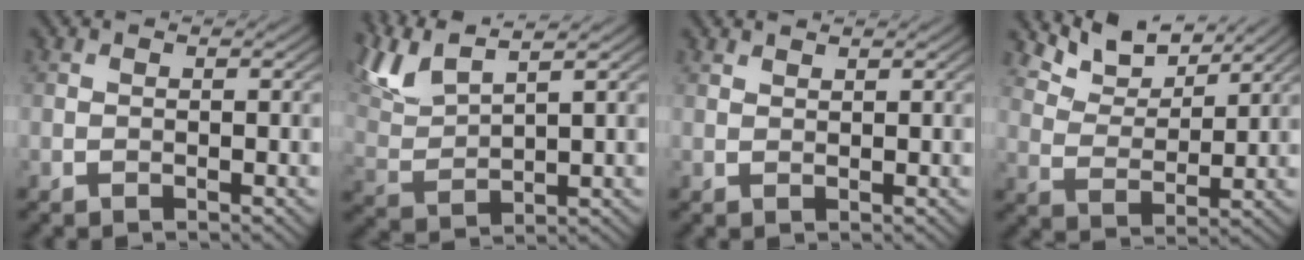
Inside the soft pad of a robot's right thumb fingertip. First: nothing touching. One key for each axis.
{"total": 8.2, "fx": 6.0, "fy": 1.9, "fz": 5.2, "tx": -0.126, "ty": 0.019, "tz": 0.126}
{"total": 0.8, "fx": 0.7, "fy": 0.1, "fz": 0.2, "tx": -0.008, "ty": 0.000, "tz": 0.018}
{"total": 6.7, "fx": 5.4, "fy": 2.5, "fz": 2.9, "tx": -0.074, "ty": 0.000, "tz": 0.109}